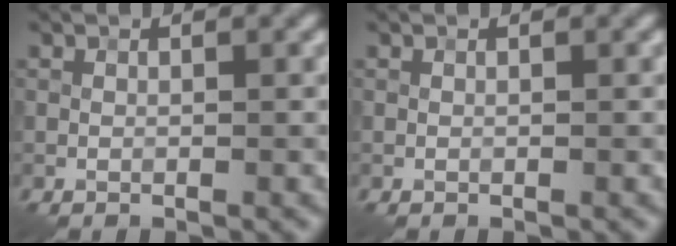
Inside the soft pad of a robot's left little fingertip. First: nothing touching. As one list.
[{"total": 0.0}]